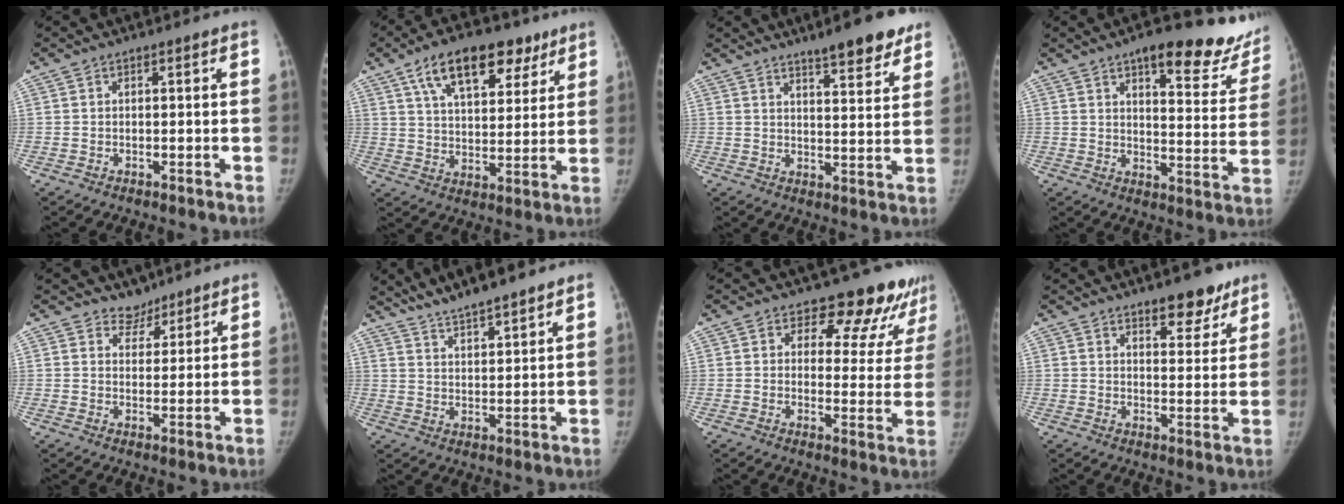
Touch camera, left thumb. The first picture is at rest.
{"total": 16.4, "force": [9.5, 8.3, 10.5], "torque": [-0.123, -0.021, 0.156]}
{"total": 10.4, "force": [7.7, 2.3, 6.6], "torque": [-0.065, -0.040, 0.109]}
{"total": 20.5, "force": [14.4, 7.3, 12.6], "torque": [-0.106, -0.073, 0.171]}
{"total": 3.4, "force": [2.8, 1.9, -0.4], "torque": [0.034, -0.021, 0.040]}
{"total": 8.8, "force": [7.7, 1.0, 4.1], "torque": [-0.061, -0.028, 0.140]}
{"total": 12.8, "force": [10.9, 5.9, 3.3], "torque": [0.024, -0.072, 0.111]}
{"total": 7.6, "force": [5.5, 3.3, 4.1], "torque": [-0.020, -0.033, 0.076]}